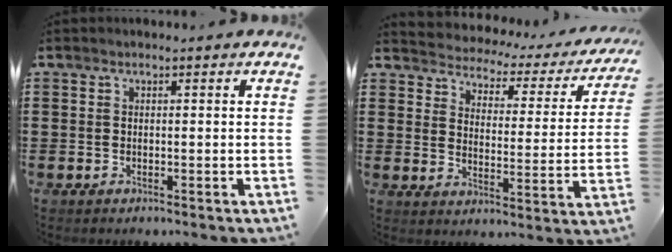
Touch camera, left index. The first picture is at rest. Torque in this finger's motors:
{"motor_torque": [1.08, -1.06, 0.07, -0.07]}